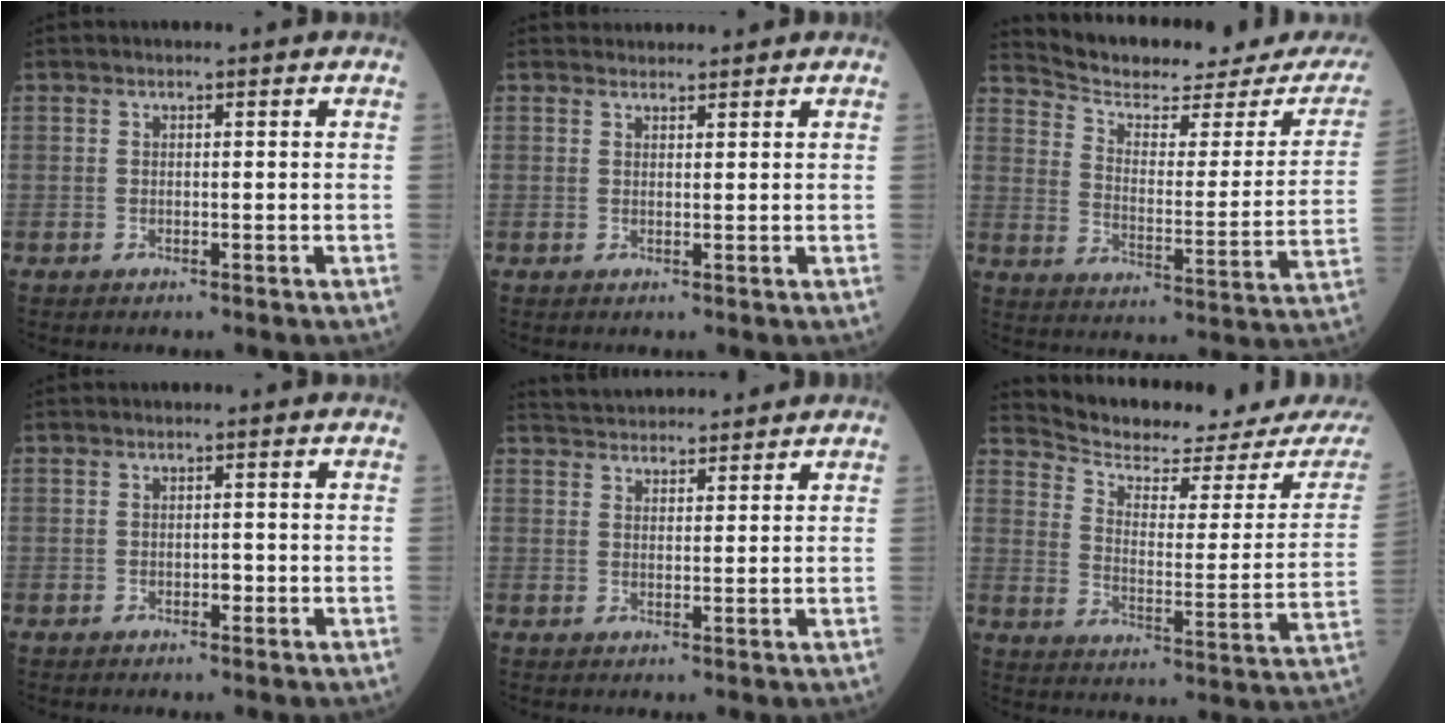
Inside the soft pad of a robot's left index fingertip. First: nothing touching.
{"total": 2.3, "force": [2.3, 0.4, -0.1], "torque": [0.000, 0.017, 0.038]}
{"total": 20.7, "force": [19.4, 3.9, 6.1], "torque": [-0.089, -0.061, 0.251]}
{"total": 0.6, "force": [-0.4, 0.3, 0.4], "torque": [0.000, 0.000, -0.012]}
{"total": 8.1, "force": [7.9, 1.2, 1.6], "torque": [-0.028, 0.028, 0.120]}
{"total": 17.4, "force": [16.8, 1.0, 4.5], "torque": [-0.075, -0.079, 0.226]}